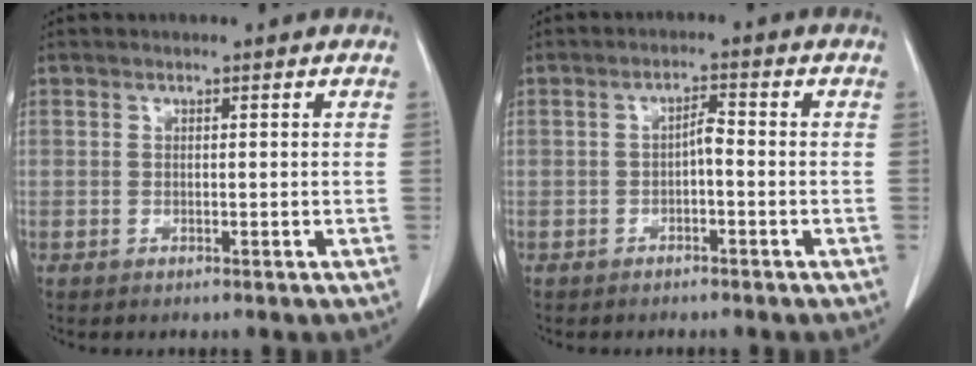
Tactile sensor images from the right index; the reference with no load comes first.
{"total": 2.0, "force": [-0.6, 0.5, 1.9], "torque": [-0.029, 0.006, -0.012]}